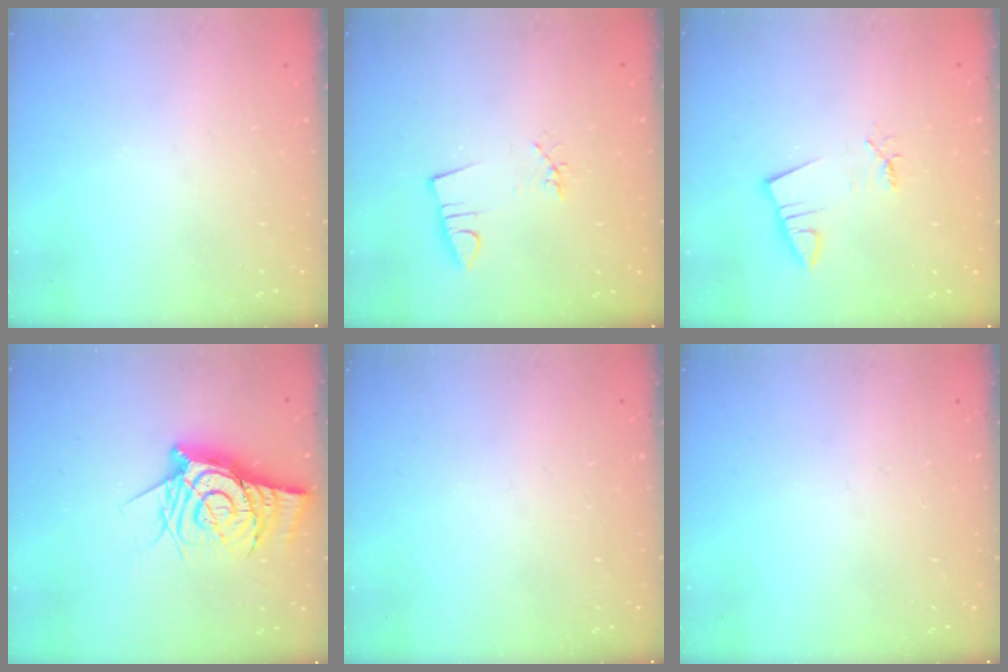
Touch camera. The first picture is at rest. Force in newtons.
{"total": 2.6, "press": 0.9, "slide": 2.4}
{"total": 2.4, "press": 2.4, "slide": 0.3}
{"total": 12.2, "press": 12.2, "slide": 1.2}
{"total": 0.0}
{"total": 0.0}